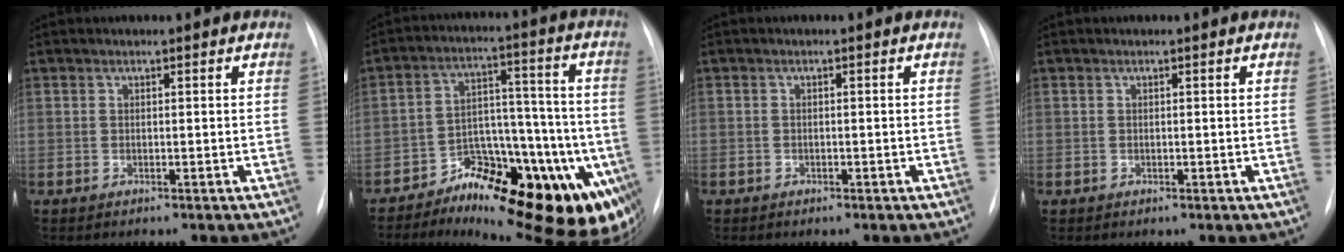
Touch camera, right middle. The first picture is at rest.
{"total": 20.0, "force": [-10.1, 8.1, 15.3], "torque": [-0.134, 0.055, -0.135]}
{"total": 0.7, "force": [-0.4, 0.6, 0.1], "torque": [-0.007, 0.002, -0.005]}
{"total": 0.0}